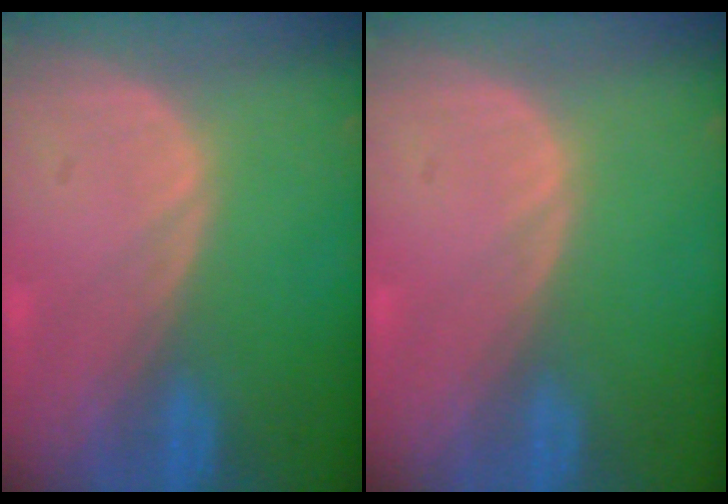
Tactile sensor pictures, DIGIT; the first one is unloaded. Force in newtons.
{"total": 0.0}